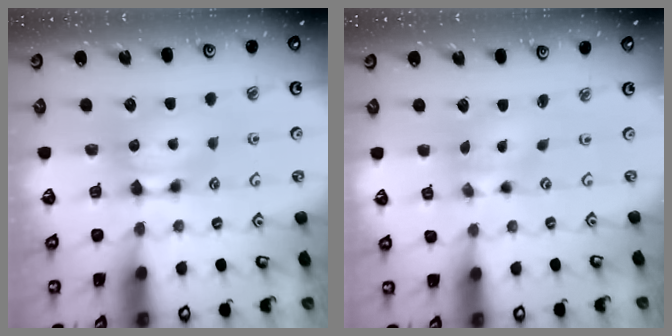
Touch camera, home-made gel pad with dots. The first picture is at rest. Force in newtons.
{"total": 1.9, "press": 1.3, "slide": 1.4}